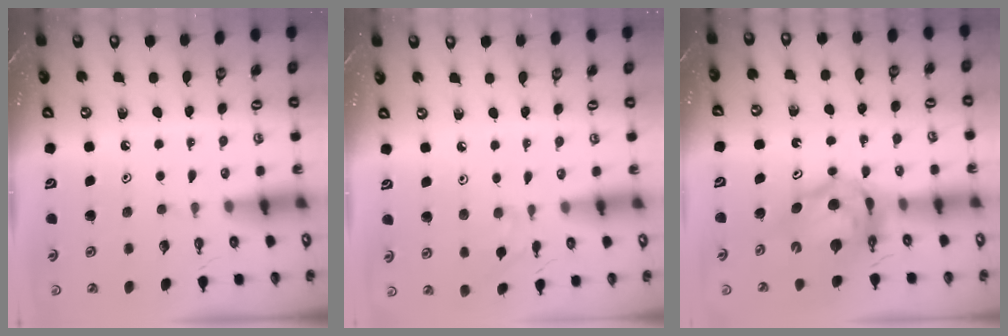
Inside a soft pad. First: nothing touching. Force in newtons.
{"total": 4.0, "press": 3.9, "slide": 0.6}
{"total": 10.6, "press": 10.5, "slide": 1.1}